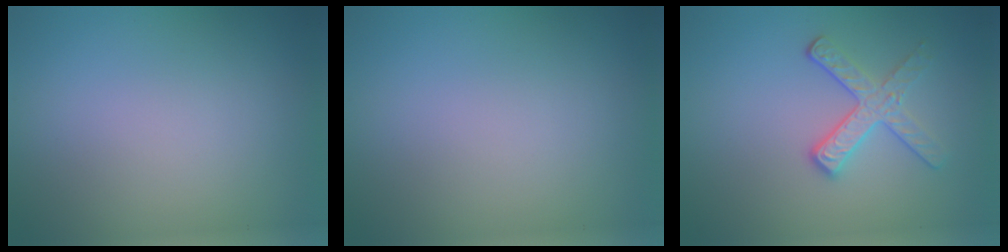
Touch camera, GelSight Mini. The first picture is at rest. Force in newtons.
{"total": 0.0}
{"total": 2.9, "press": 2.6, "slide": 1.3}